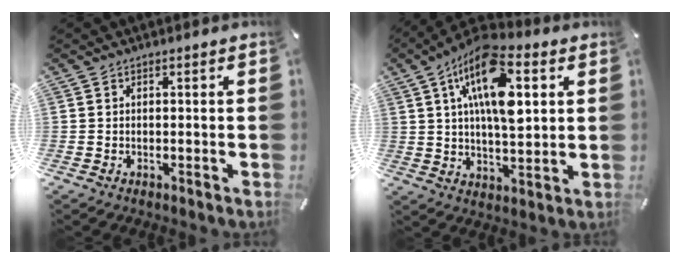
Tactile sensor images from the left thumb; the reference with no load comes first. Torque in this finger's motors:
{"motor_torque": [2.51, 2.50, 1.64, -1.12, 0.24]}